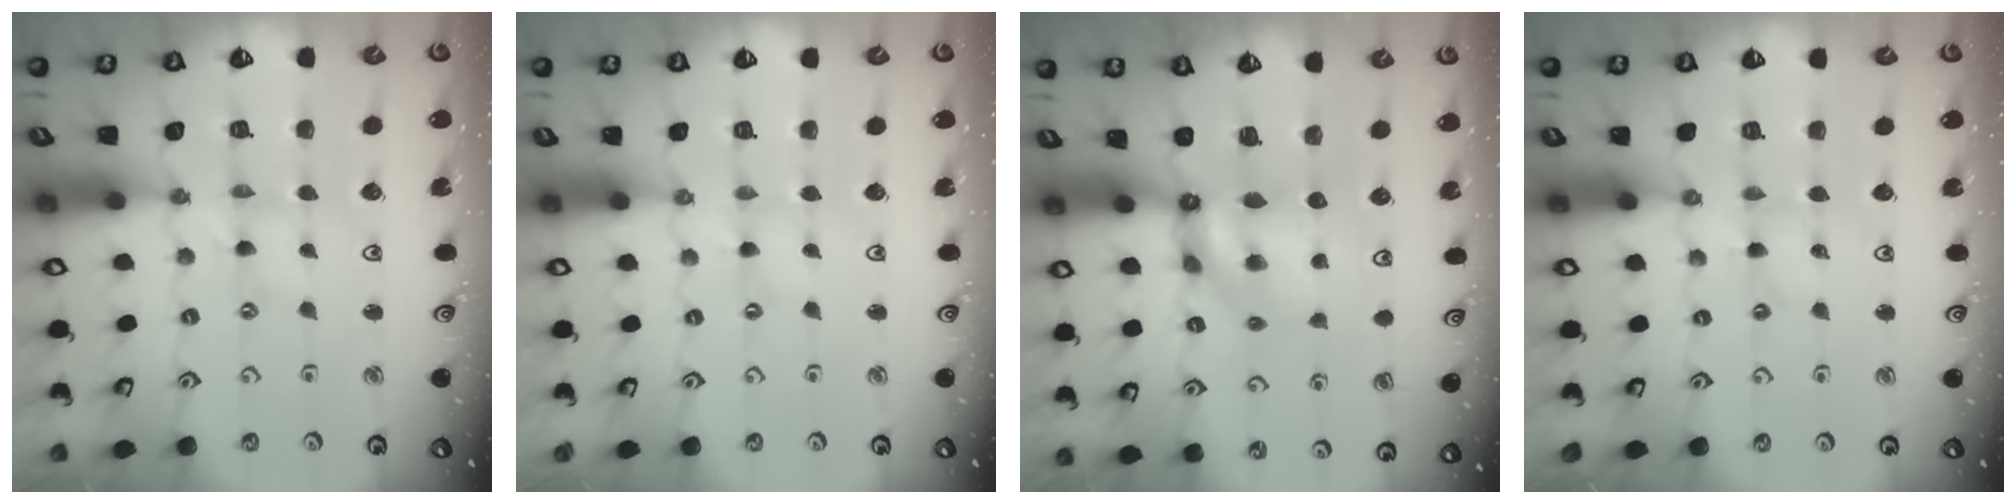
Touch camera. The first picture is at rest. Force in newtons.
{"total": 0.0}
{"total": 6.4, "press": 6.3, "slide": 0.4}
{"total": 0.8, "press": 0.8, "slide": 0.1}